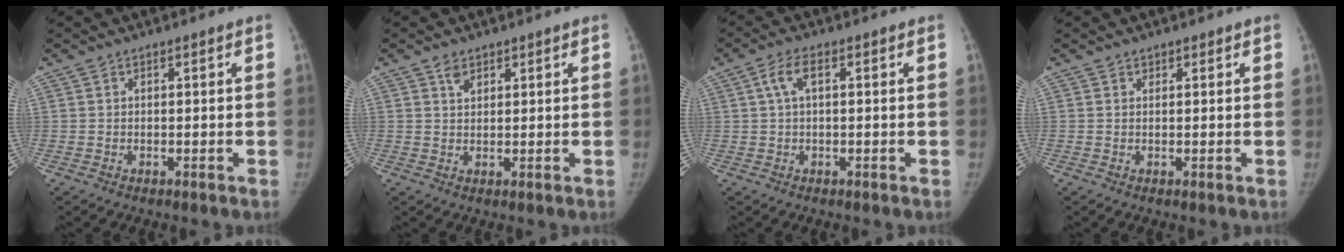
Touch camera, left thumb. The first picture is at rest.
{"total": 2.2, "force": [1.5, 1.3, 1.0], "torque": [-0.009, -0.006, 0.027]}
{"total": 3.6, "force": [0.8, 1.4, 3.1], "torque": [-0.066, 0.007, 0.012]}
{"total": 0.7, "force": [0.7, 0.2, 0.0], "torque": [-0.001, -0.005, 0.013]}